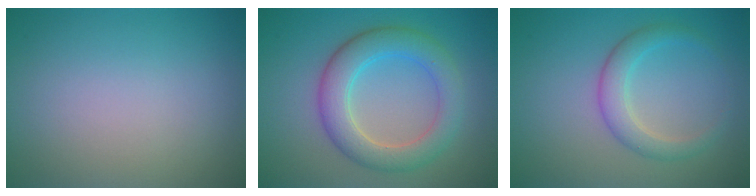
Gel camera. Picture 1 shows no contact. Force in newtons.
{"total": 5.4, "press": 5.4, "slide": 0.1}
{"total": 2.7, "press": 2.7, "slide": 0.1}